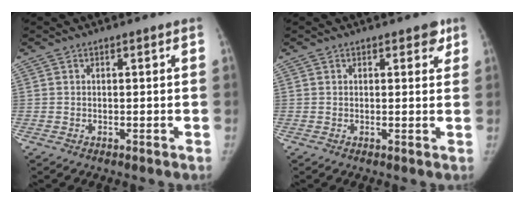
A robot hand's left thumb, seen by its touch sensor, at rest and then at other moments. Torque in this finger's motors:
{"motor_torque": [0.33, -0.32, 0.57, -0.51, 0.06]}